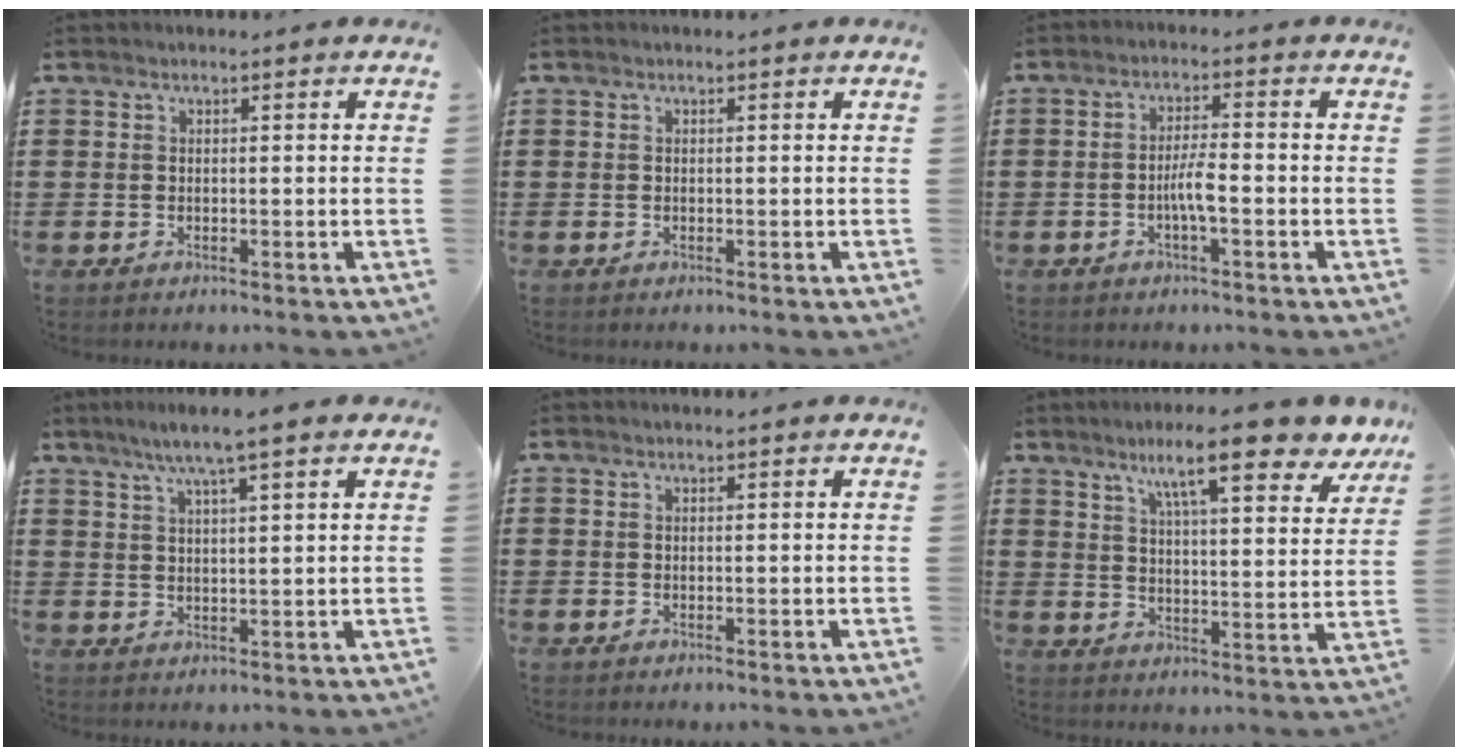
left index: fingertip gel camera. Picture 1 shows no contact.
{"total": 0.0}
{"total": 3.9, "force": [-1.4, 0.7, 3.6], "torque": [-0.079, -0.001, -0.030]}
{"total": 5.8, "force": [4.2, 0.1, 4.0], "torque": [-0.087, -0.005, 0.072]}
{"total": 0.0}
{"total": 11.2, "force": [8.3, 1.1, 7.4], "torque": [-0.132, -0.032, 0.136]}